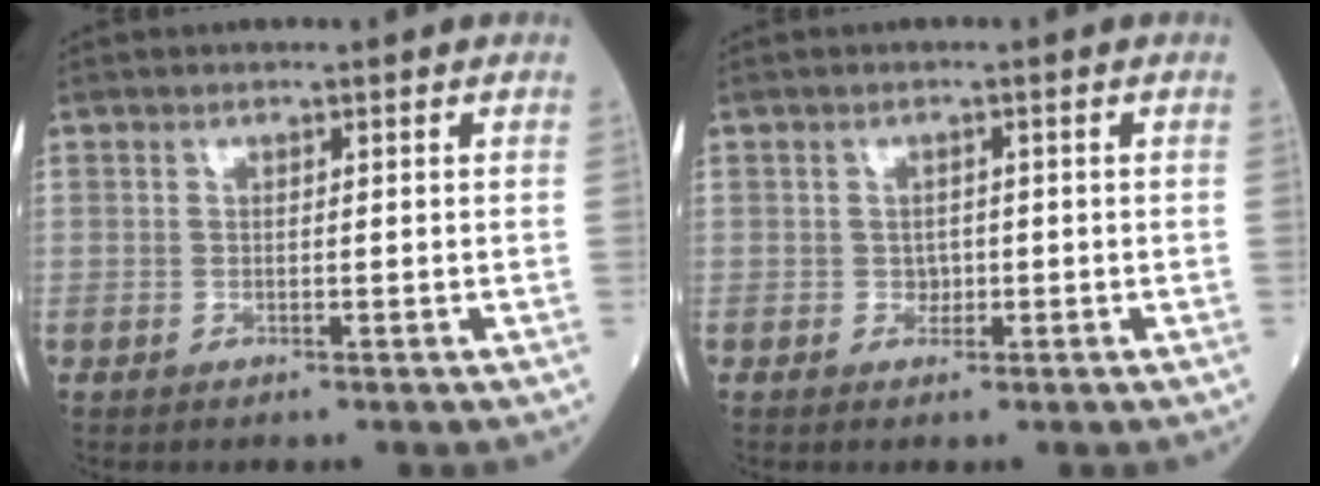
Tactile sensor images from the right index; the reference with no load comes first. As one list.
[{"total": 1.2, "force": [-0.4, 1.0, 0.5], "torque": [-0.005, 0.005, -0.005]}]